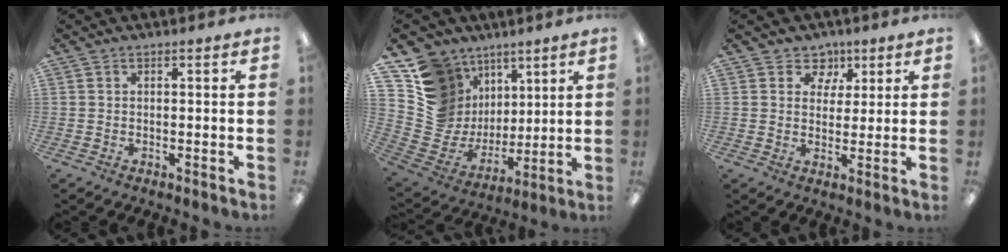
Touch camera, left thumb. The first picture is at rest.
{"total": 15.2, "force": [6.9, 13.0, 4.0], "torque": [-0.081, -0.047, 0.155]}
{"total": 5.9, "force": [3.2, 4.9, 0.9], "torque": [-0.008, -0.014, 0.054]}